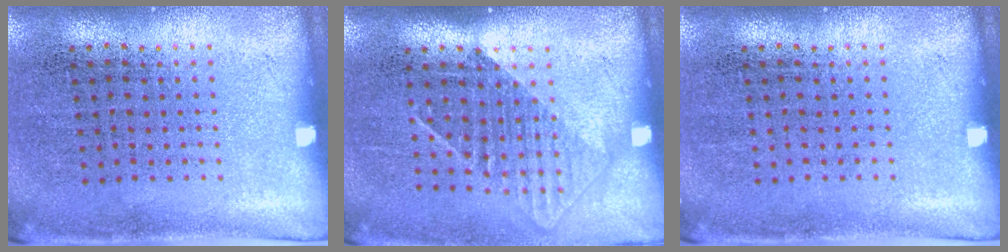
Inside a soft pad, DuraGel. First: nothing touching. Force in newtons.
{"total": 1.3, "press": 0.9, "slide": 0.8}
{"total": 0.0}